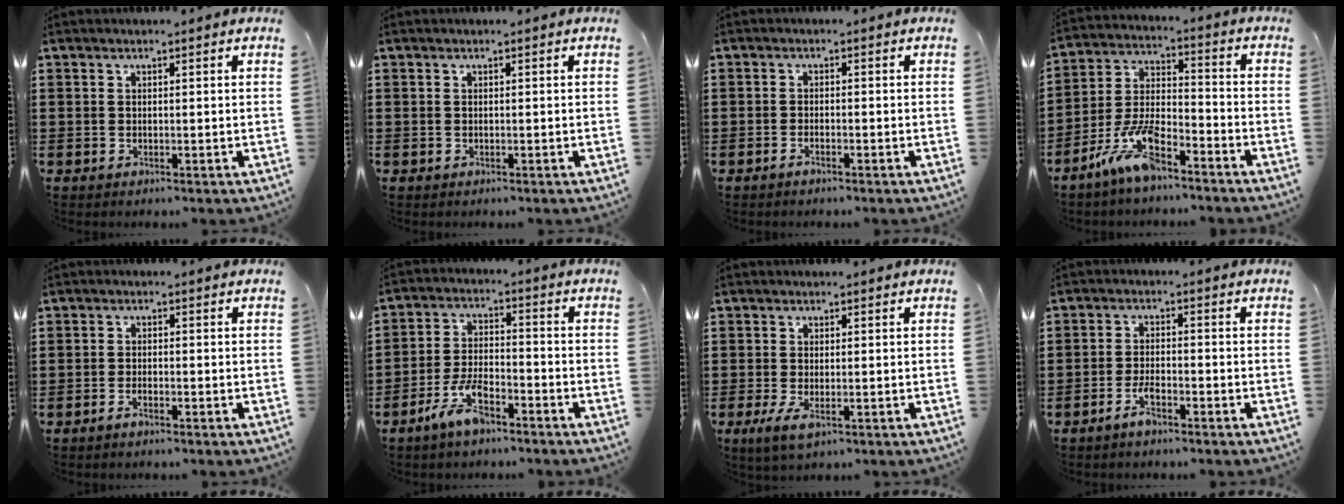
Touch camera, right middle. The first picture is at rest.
{"total": 0.0}
{"total": 1.1, "force": [-0.9, 0.1, 0.6], "torque": [-0.013, -0.004, -0.016]}
{"total": 9.5, "force": [-6.9, 3.0, 5.8], "torque": [-0.136, 0.004, -0.137]}
{"total": 1.3, "force": [-1.1, 0.2, 0.8], "torque": [-0.024, -0.005, -0.022]}
{"total": 6.7, "force": [-4.9, 2.4, 3.8], "torque": [-0.094, 0.004, -0.098]}
{"total": 2.7, "force": [-0.9, 1.4, 2.2], "torque": [-0.053, -0.003, -0.020]}
{"total": 3.6, "force": [-2.4, 1.0, 2.4], "torque": [-0.056, 0.002, -0.050]}